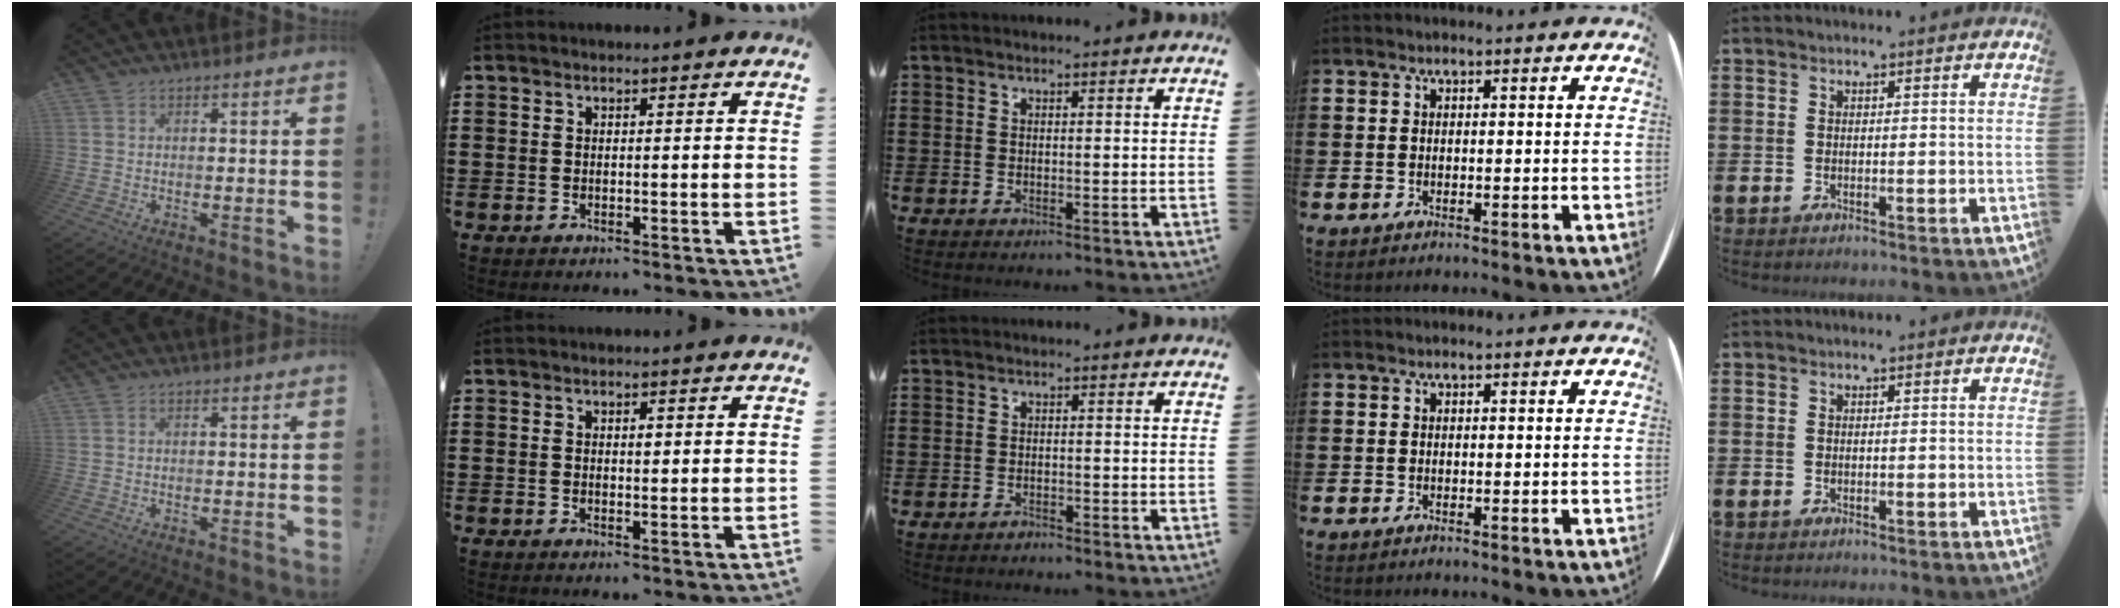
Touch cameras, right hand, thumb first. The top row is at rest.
{"index": {"total": 0.9, "force": [0.2, 0.5, 0.7], "torque": [-0.006, -0.003, 0.003]}, "middle": {"total": 1.1, "force": [-1.1, 0.2, 0.1], "torque": [-0.006, -0.001, -0.024]}}